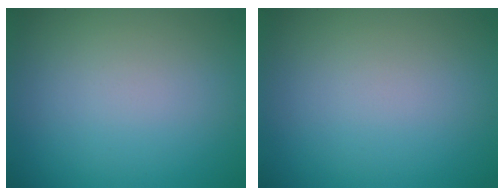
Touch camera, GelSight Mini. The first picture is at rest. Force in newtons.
{"total": 0.0}